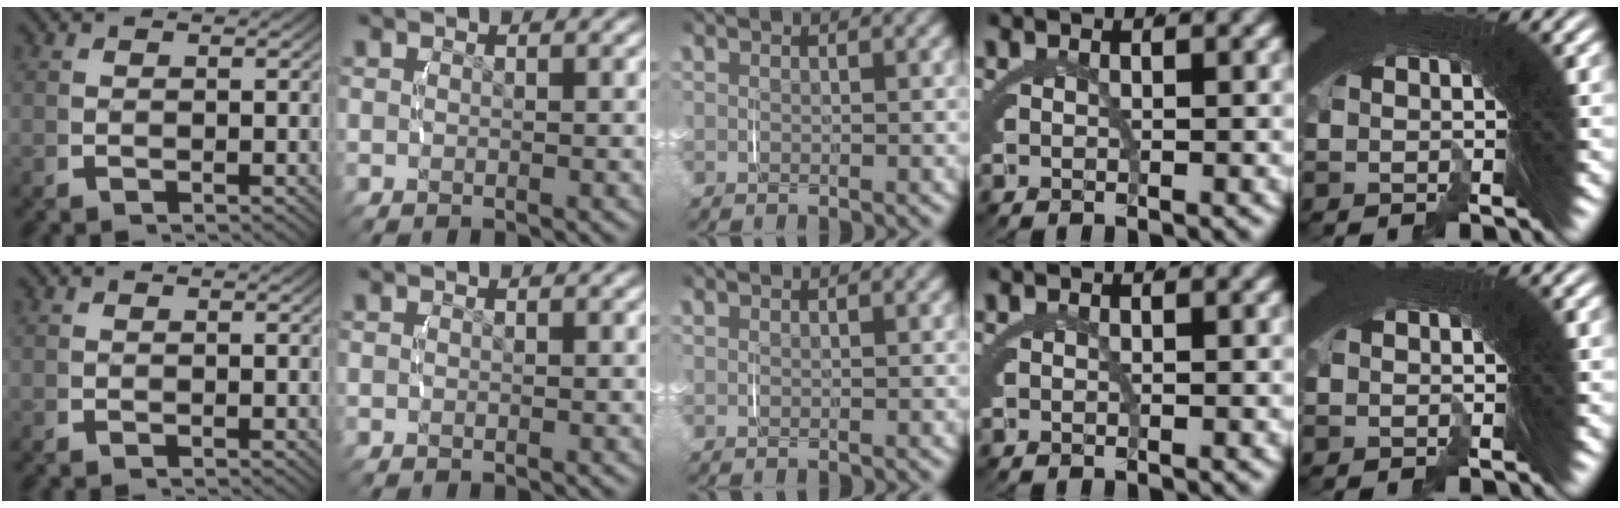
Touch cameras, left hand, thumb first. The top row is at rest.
{}